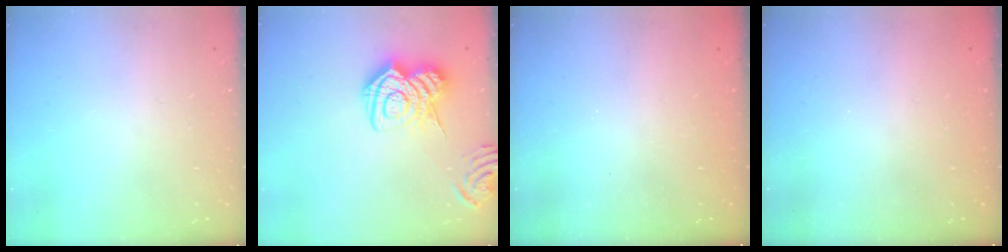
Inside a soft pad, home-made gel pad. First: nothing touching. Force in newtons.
{"total": 16.7, "press": 16.7, "slide": 1.3}
{"total": 2.4, "press": 2.3, "slide": 0.8}
{"total": 2.3, "press": 2.2, "slide": 0.7}